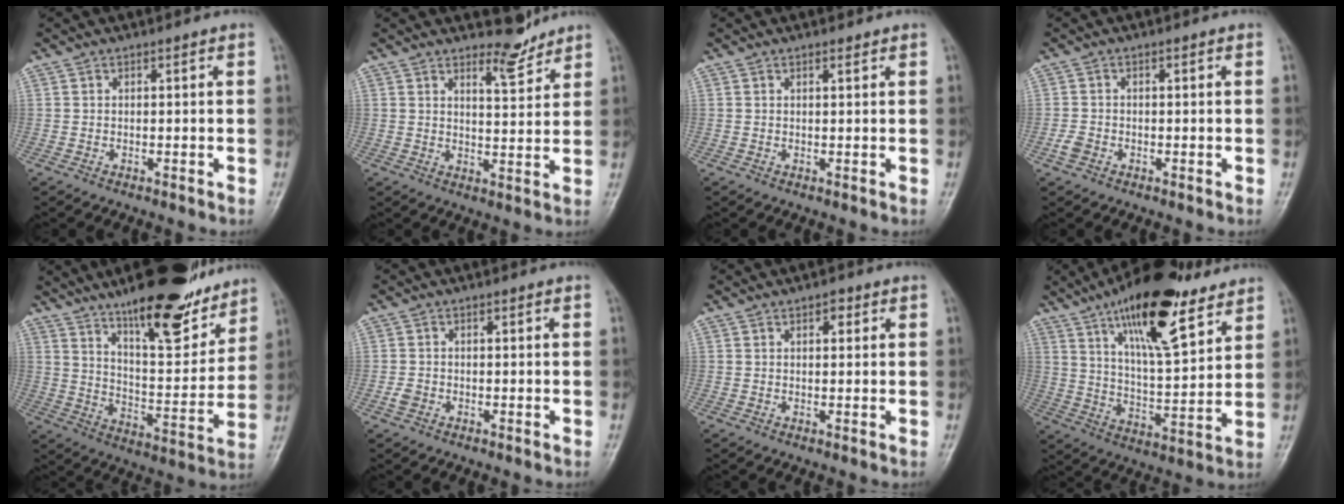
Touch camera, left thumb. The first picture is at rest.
{"total": 4.4, "force": [4.0, 1.1, 1.2], "torque": [-0.008, -0.041, 0.068]}
{"total": 0.8, "force": [0.6, 0.3, 0.5], "torque": [-0.009, -0.003, 0.009]}
{"total": 2.0, "force": [-0.9, 1.5, 1.0], "torque": [-0.020, 0.002, -0.022]}
{"total": 20.7, "force": [14.6, 6.3, 13.2], "torque": [-0.154, -0.081, 0.231]}
{"total": 1.6, "force": [-0.6, 1.3, 0.8], "torque": [-0.014, 0.002, -0.014]}
{"total": 2.1, "force": [1.0, 1.2, 1.4], "torque": [-0.011, -0.001, 0.012]}
{"total": 20.2, "force": [12.2, 6.8, 14.6], "torque": [-0.209, -0.055, 0.204]}